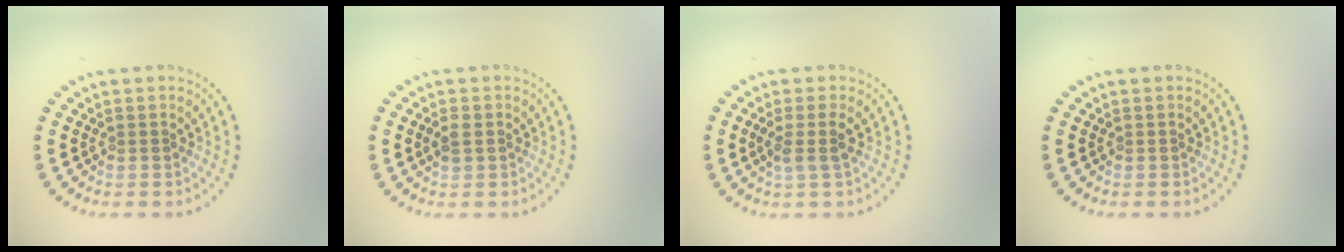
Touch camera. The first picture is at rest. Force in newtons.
{"total": 1.4, "press": 1.4, "slide": 0.3}
{"total": 1.9, "press": 1.5, "slide": 1.1}
{"total": 0.0}